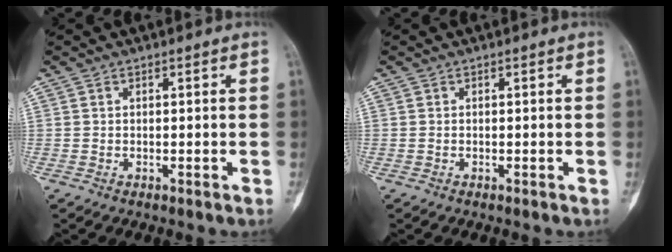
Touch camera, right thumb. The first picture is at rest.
{"total": 0.0}